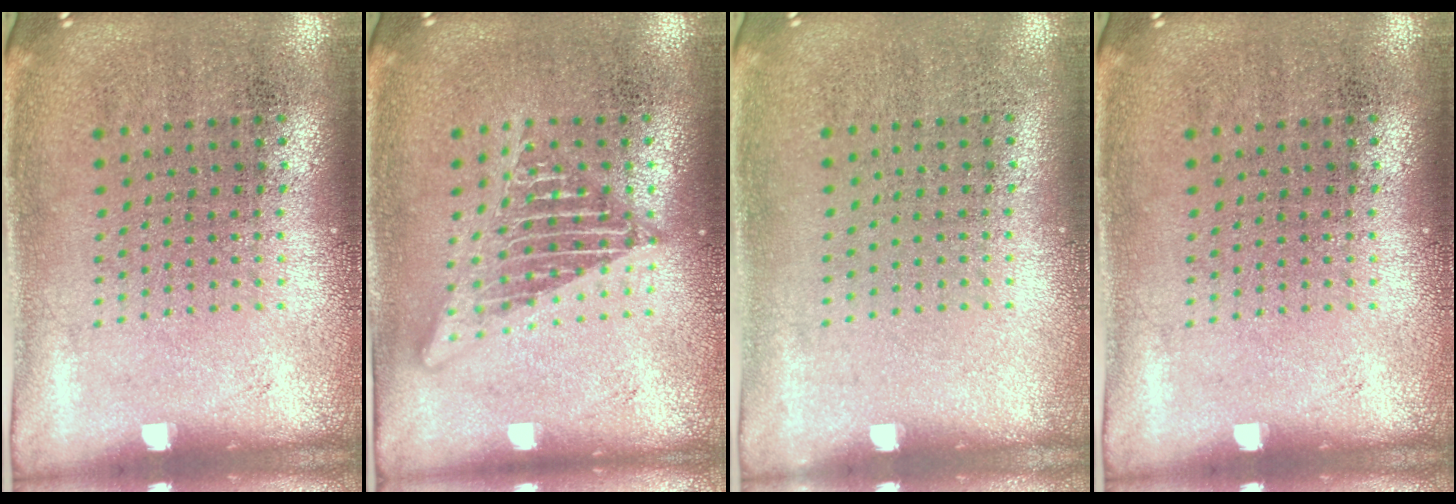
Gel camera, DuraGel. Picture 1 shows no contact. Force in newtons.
{"total": 2.3, "press": 2.3, "slide": 0.1}
{"total": 0.0}
{"total": 0.0}